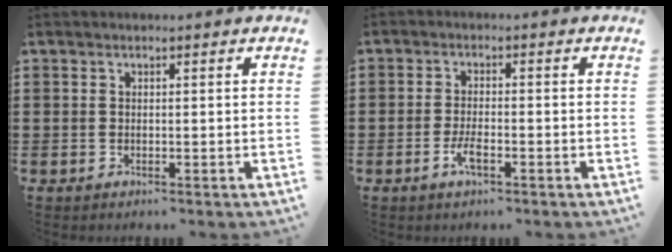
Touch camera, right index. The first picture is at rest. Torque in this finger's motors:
{"motor_torque": [1.76, 0.38, 0.29, 0.06]}